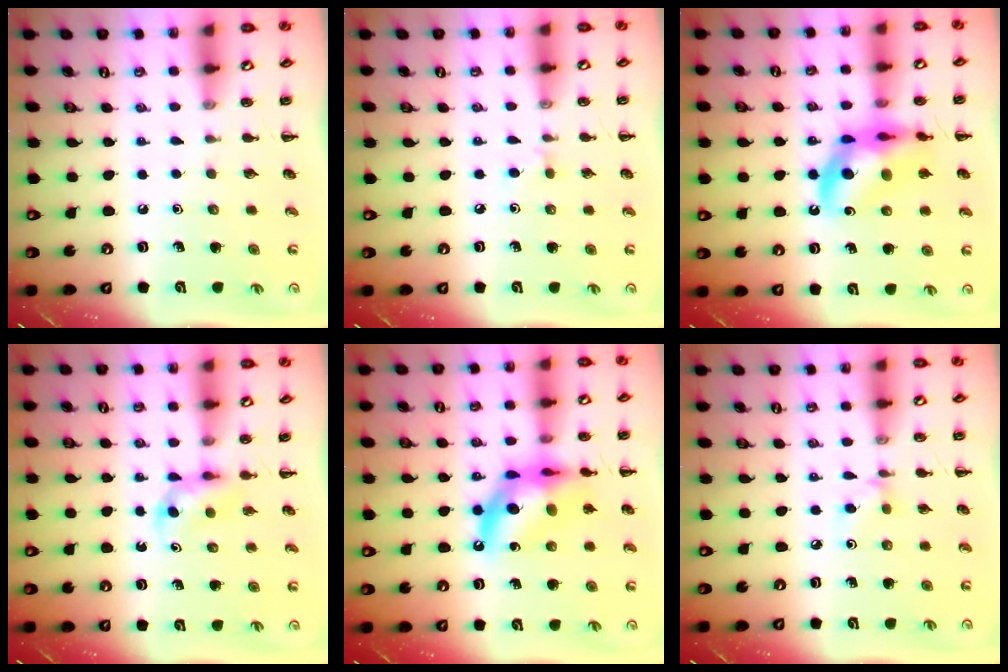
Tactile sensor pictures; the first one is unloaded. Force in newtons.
{"total": 4.2, "press": 3.9, "slide": 1.5}
{"total": 16.0, "press": 15.5, "slide": 3.9}
{"total": 3.9, "press": 3.6, "slide": 1.6}
{"total": 14.8, "press": 14.3, "slide": 3.8}
{"total": 3.7, "press": 3.5, "slide": 1.3}